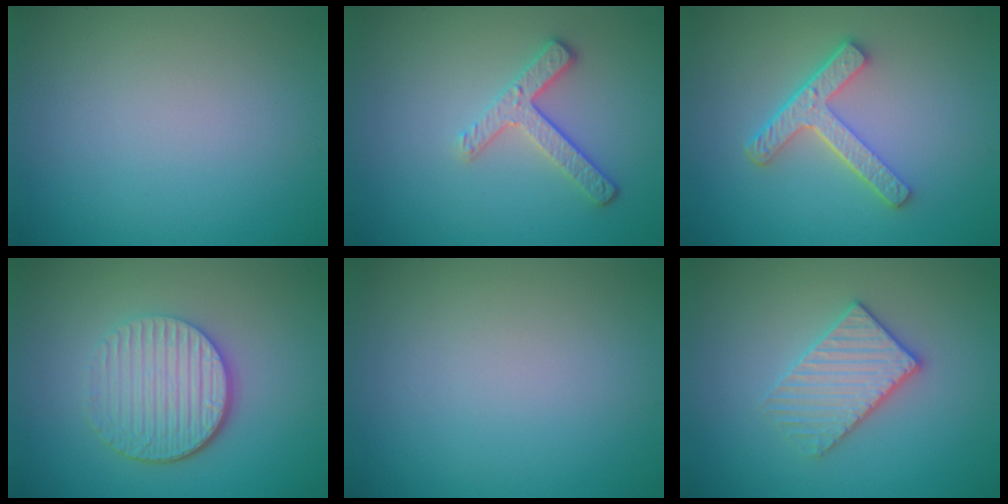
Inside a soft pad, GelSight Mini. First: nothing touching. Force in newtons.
{"total": 2.7, "press": 2.3, "slide": 1.5}
{"total": 4.4, "press": 3.3, "slide": 2.9}
{"total": 5.3, "press": 3.8, "slide": 3.6}
{"total": 0.0}
{"total": 3.3, "press": 3.1, "slide": 1.1}